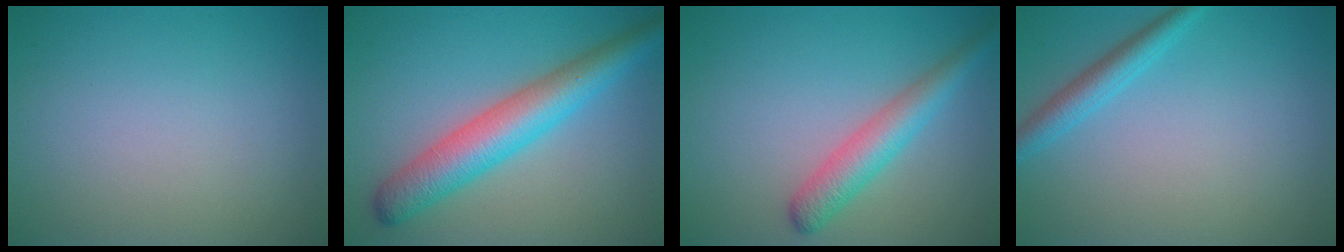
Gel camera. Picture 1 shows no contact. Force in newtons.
{"total": 6.3, "press": 6.3, "slide": 0.1}
{"total": 3.6, "press": 3.6, "slide": 0.1}
{"total": 2.4, "press": 2.4, "slide": 0.2}